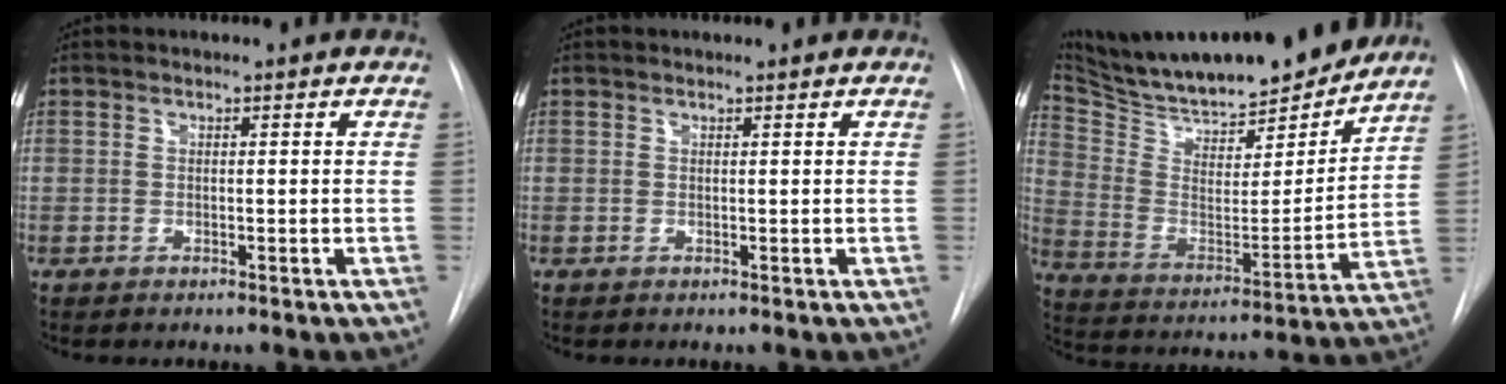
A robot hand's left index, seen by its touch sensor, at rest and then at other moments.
{"total": 0.7, "force": [0.7, 0.0, 0.0], "torque": [-0.005, 0.006, 0.011]}
{"total": 24.7, "force": [22.4, 4.2, 9.7], "torque": [-0.174, -0.029, 0.344]}